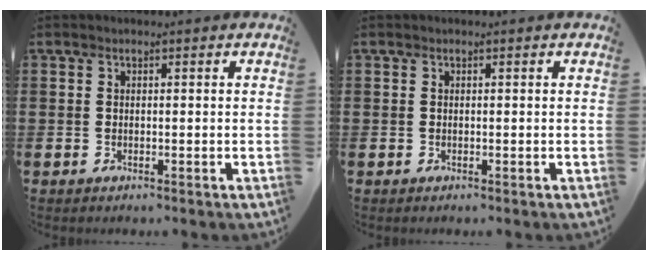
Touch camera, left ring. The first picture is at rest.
{"total": 0.0}